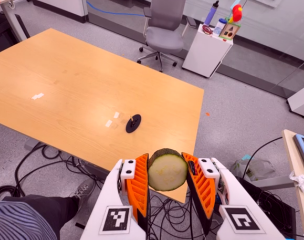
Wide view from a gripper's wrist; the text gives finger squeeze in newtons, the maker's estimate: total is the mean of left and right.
{"total": 11.7, "left": 10.9, "right": 12.5}